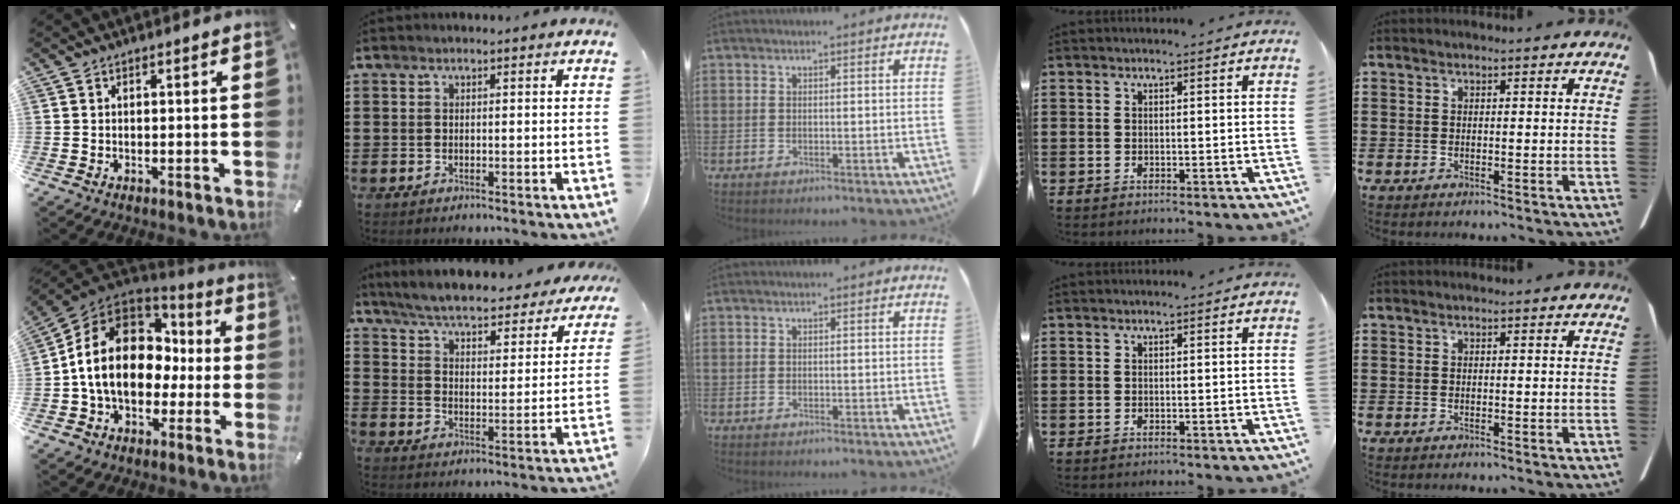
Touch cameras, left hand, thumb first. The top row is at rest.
{"thumb": {"total": 16.8, "force": [-0.4, 13.3, 10.4], "torque": [-0.209, 0.016, 0.000]}, "index": {"total": 5.9, "force": [5.6, 0.0, 1.8], "torque": [-0.061, -0.040, 0.093]}}